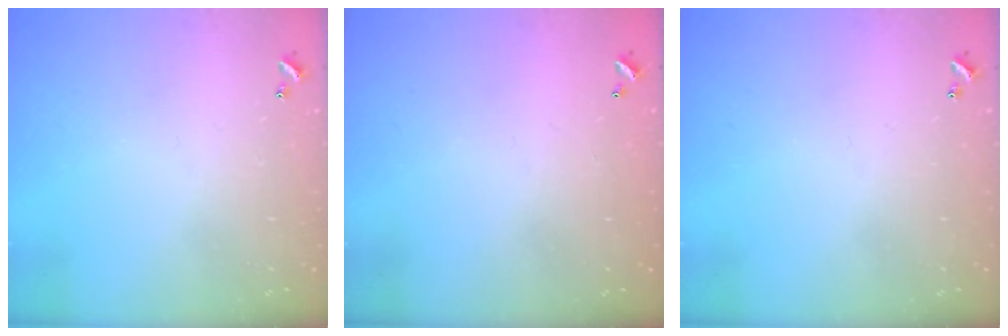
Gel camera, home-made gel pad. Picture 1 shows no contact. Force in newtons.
{"total": 2.9, "press": 2.9, "slide": 0.1}
{"total": 0.0}